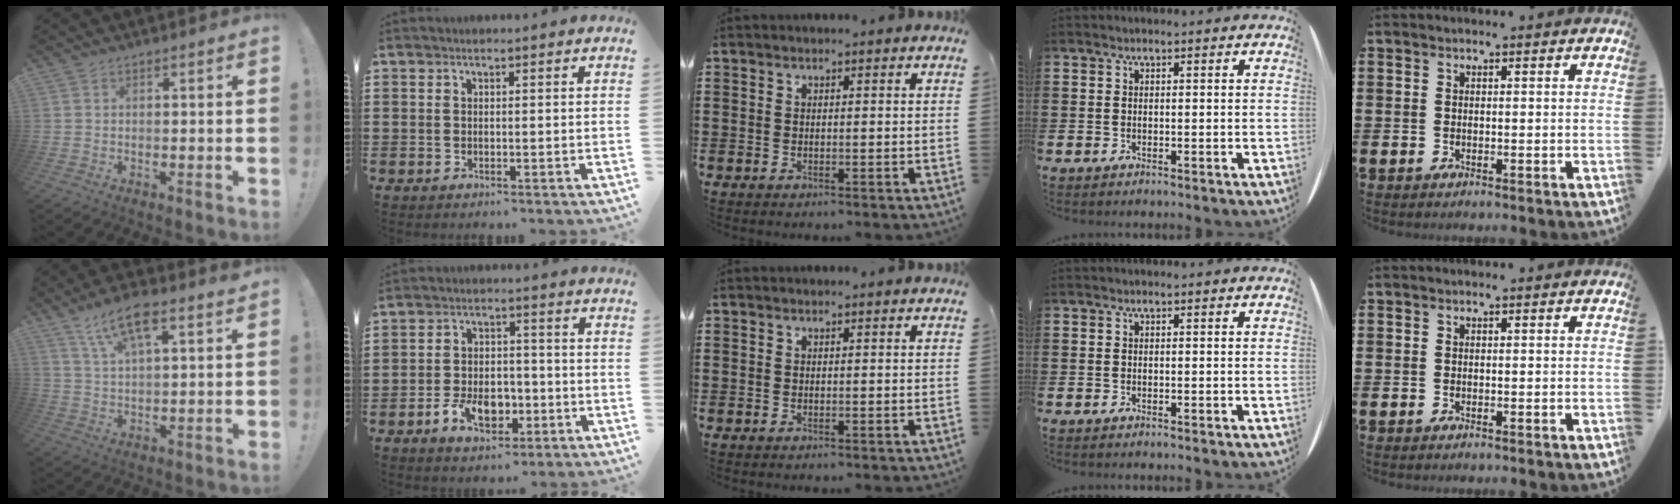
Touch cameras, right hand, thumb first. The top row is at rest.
{"thumb": {"total": 11.3, "force": [7.6, 3.5, 7.7], "torque": [-0.137, -0.029, 0.134]}, "index": {"total": 6.8, "force": [-2.8, 4.4, 4.4], "torque": [-0.079, 0.007, -0.052]}}